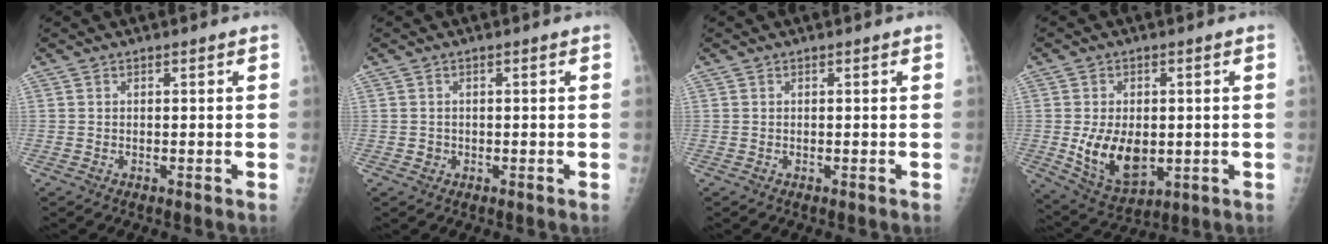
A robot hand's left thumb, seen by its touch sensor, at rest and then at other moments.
{"total": 1.2, "force": [-0.3, 1.2, 0.2], "torque": [0.009, 0.005, -0.002]}
{"total": 0.0}
{"total": 11.7, "force": [-1.2, 7.5, 9.0], "torque": [-0.125, -0.012, 0.001]}